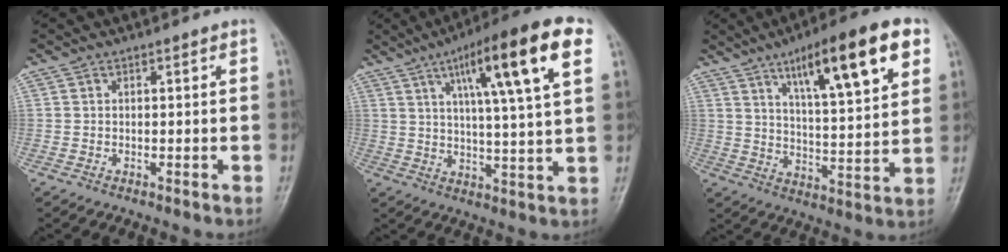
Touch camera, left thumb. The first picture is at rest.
{"total": 18.0, "force": [7.7, 2.9, 16.0], "torque": [-0.236, -0.007, 0.113]}
{"total": 18.5, "force": [9.3, 4.5, 15.4], "torque": [-0.215, -0.027, 0.144]}